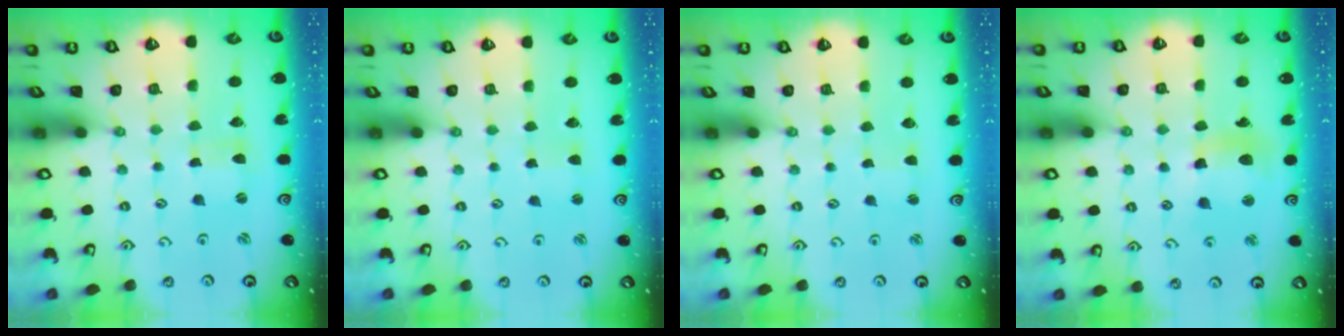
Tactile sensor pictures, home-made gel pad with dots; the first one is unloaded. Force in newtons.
{"total": 2.2, "press": 2.2, "slide": 0.3}
{"total": 1.3, "press": 1.3, "slide": 0.2}
{"total": 11.3, "press": 11.1, "slide": 2.0}